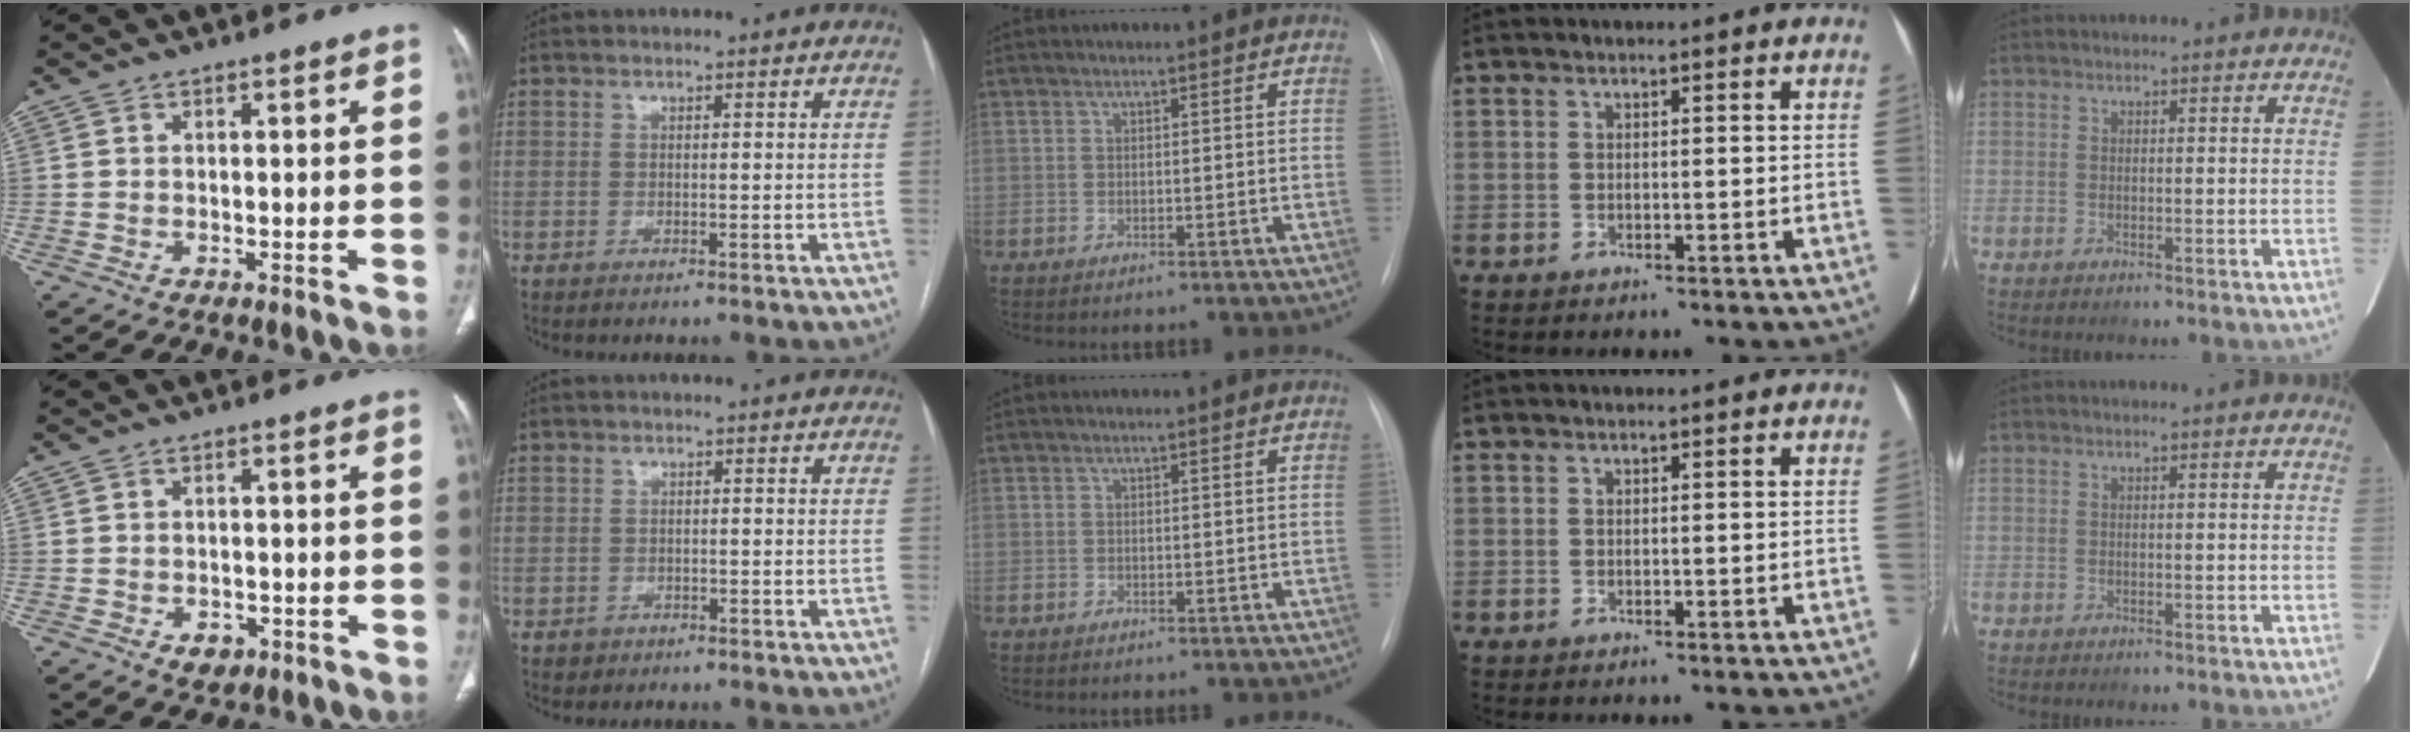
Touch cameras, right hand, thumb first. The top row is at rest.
{"thumb": {"total": 2.9, "force": [-1.2, 2.1, 1.6], "torque": [-0.012, 0.003, -0.009]}, "index": {"total": 1.4, "force": [-0.7, 1.2, 0.0], "torque": [-0.001, 0.006, -0.008]}, "middle": {"total": 0.8, "force": [0.8, 0.0, 0.0], "torque": [0.000, 0.002, 0.015]}}